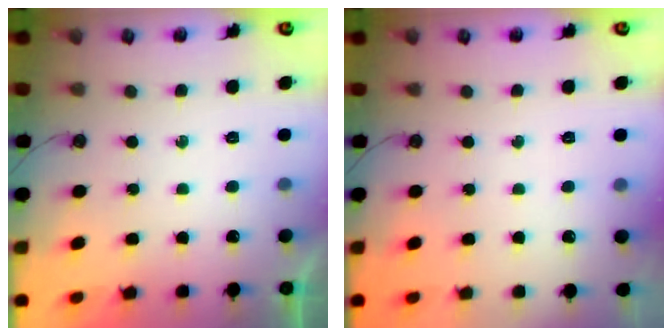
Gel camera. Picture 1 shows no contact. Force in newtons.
{"total": 0.0}